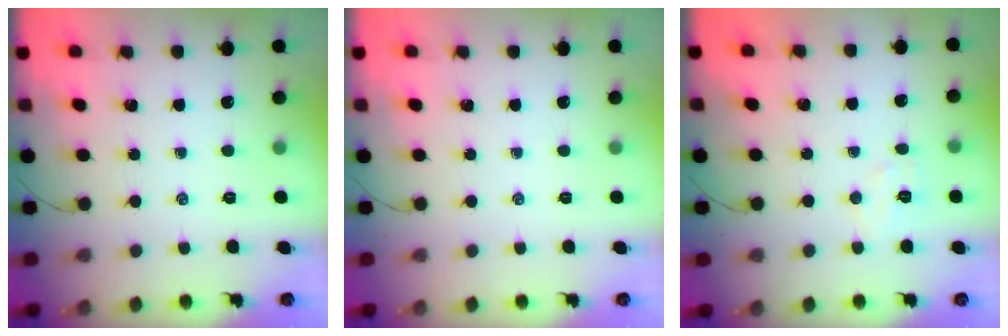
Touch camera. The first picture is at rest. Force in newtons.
{"total": 0.0}
{"total": 5.3, "press": 5.2, "slide": 0.9}